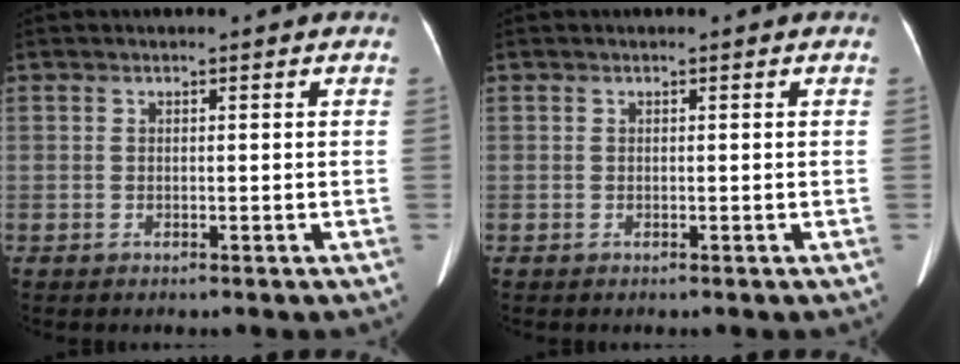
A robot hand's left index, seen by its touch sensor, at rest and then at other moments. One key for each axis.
{"total": 0.0}